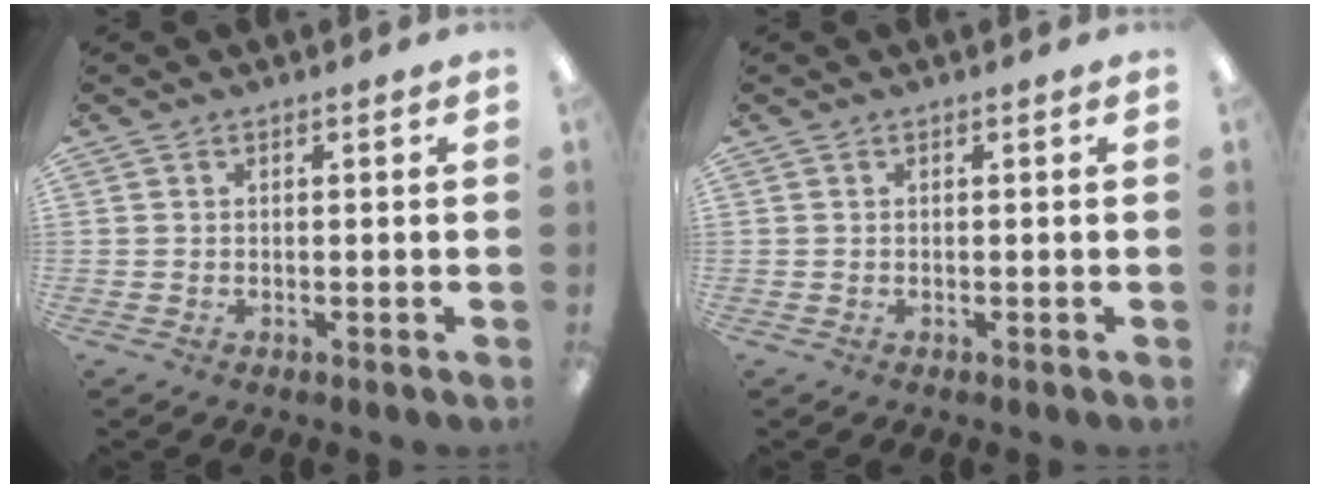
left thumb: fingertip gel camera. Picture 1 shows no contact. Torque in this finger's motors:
{"motor_torque": [0.00, 0.00, -0.33, 0.33, 0.00]}